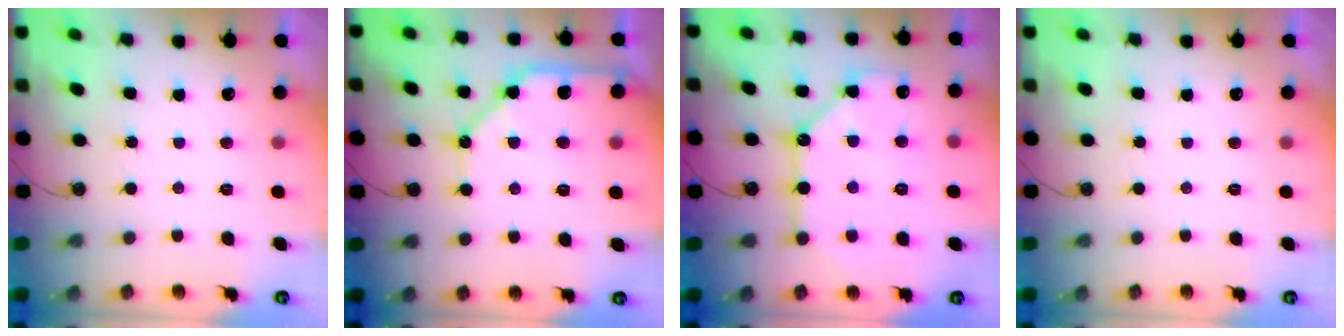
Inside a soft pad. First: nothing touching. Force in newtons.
{"total": 14.1, "press": 13.9, "slide": 1.8}
{"total": 12.8, "press": 12.8, "slide": 1.2}
{"total": 0.8, "press": 0.5, "slide": 0.6}